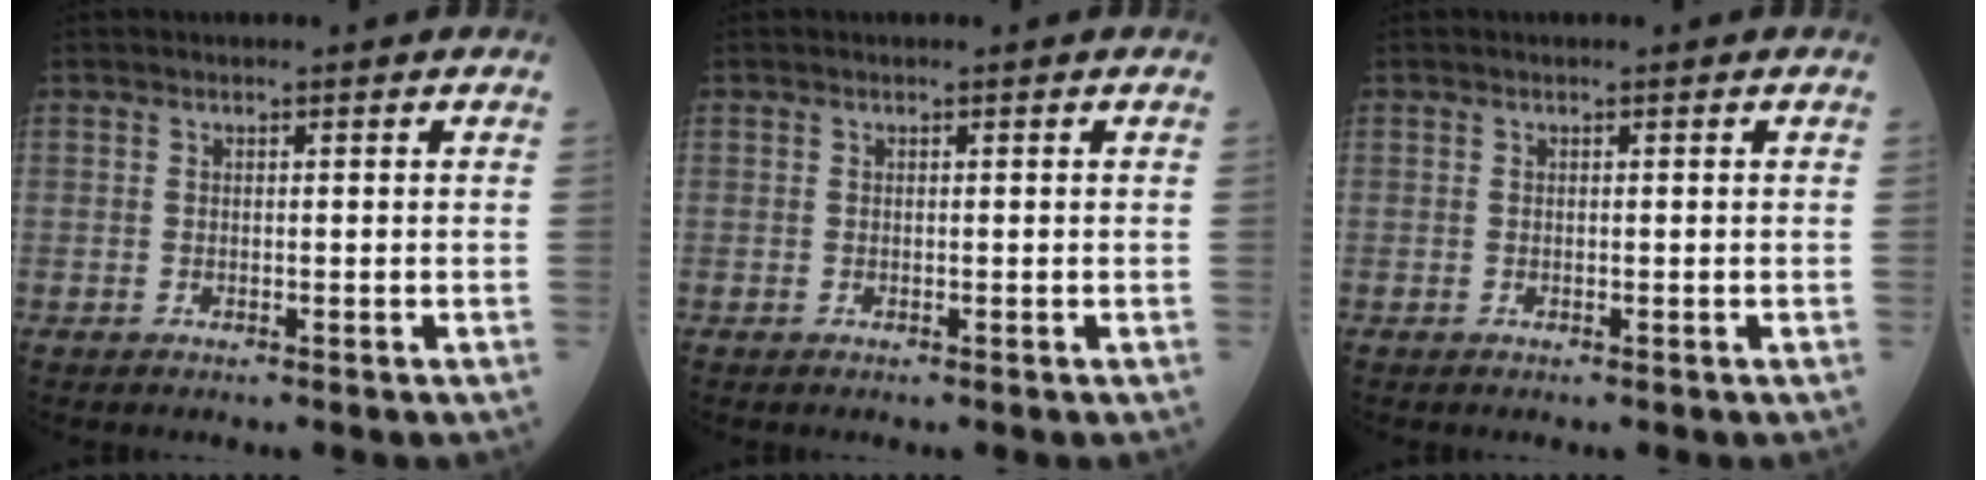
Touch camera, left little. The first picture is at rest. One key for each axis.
{"total": 0.0}
{"total": 0.0}